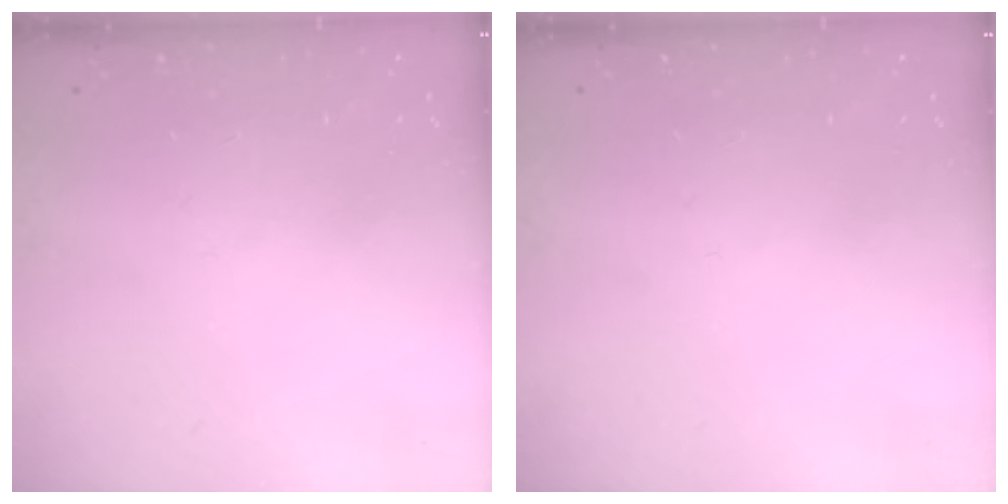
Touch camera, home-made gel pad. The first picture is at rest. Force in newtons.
{"total": 0.0}